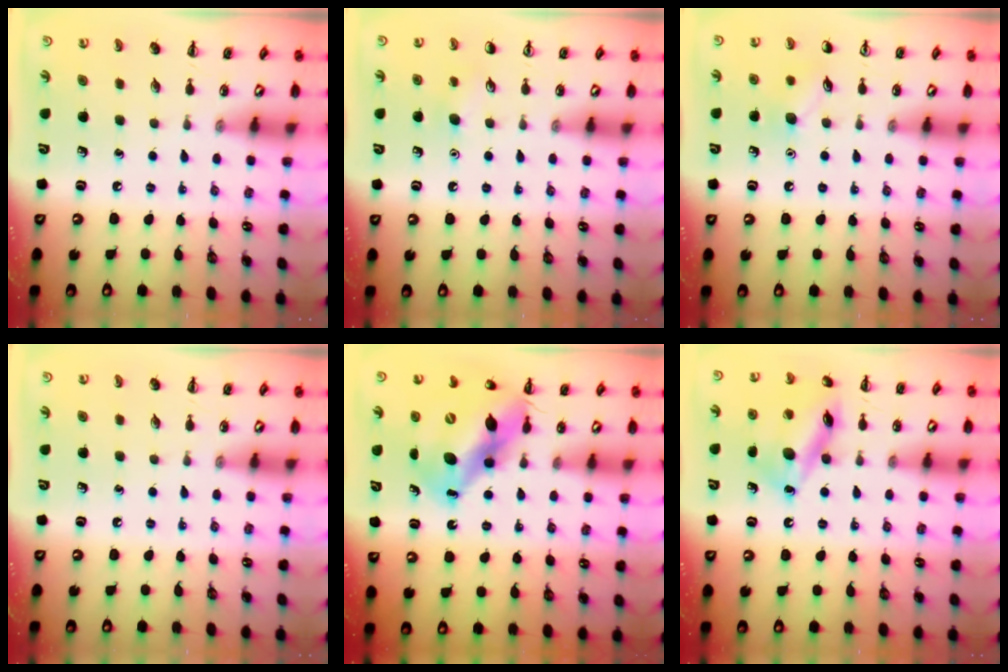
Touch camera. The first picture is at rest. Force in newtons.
{"total": 6.3, "press": 6.1, "slide": 1.6}
{"total": 8.0, "press": 7.8, "slide": 1.9}
{"total": 0.0}
{"total": 13.4, "press": 12.9, "slide": 3.8}
{"total": 15.4, "press": 15.3, "slide": 1.5}